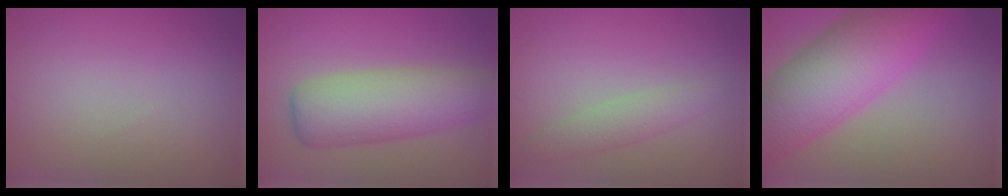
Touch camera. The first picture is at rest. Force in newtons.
{"total": 6.8, "press": 6.8, "slide": 0.5}
{"total": 1.3, "press": 1.3, "slide": 0.3}
{"total": 10.0, "press": 10.0, "slide": 0.2}